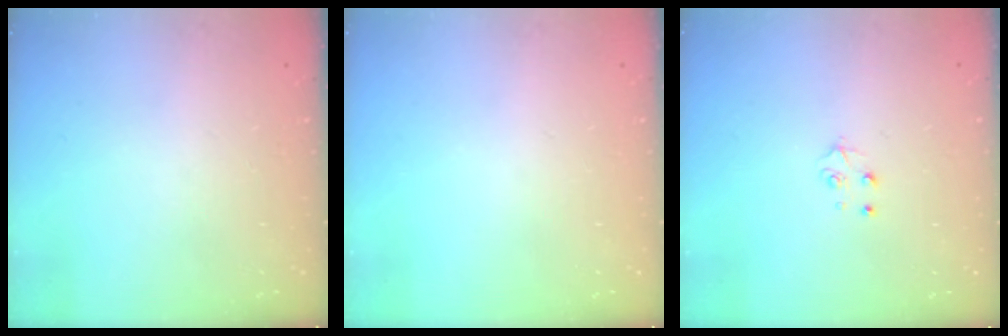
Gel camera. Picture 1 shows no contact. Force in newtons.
{"total": 0.0}
{"total": 3.9, "press": 3.8, "slide": 0.5}